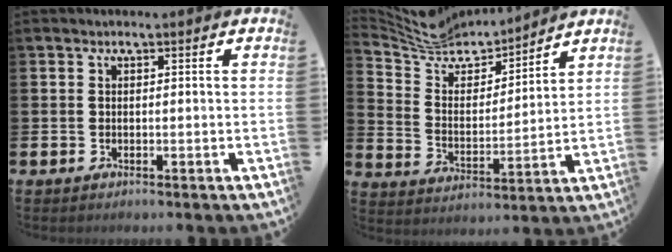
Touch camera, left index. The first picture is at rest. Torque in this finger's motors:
{"motor_torque": [-0.72, -1.17, -0.02, 0.01]}